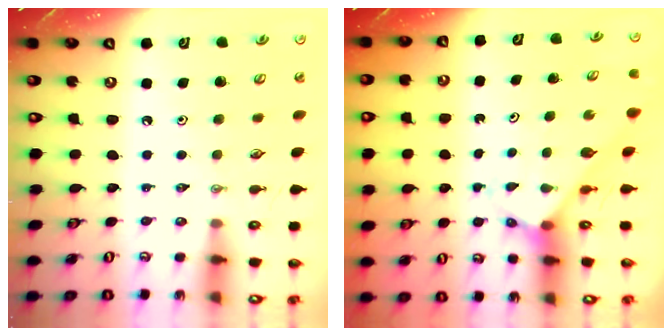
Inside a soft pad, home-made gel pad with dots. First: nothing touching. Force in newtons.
{"total": 2.7, "press": 2.7, "slide": 0.1}